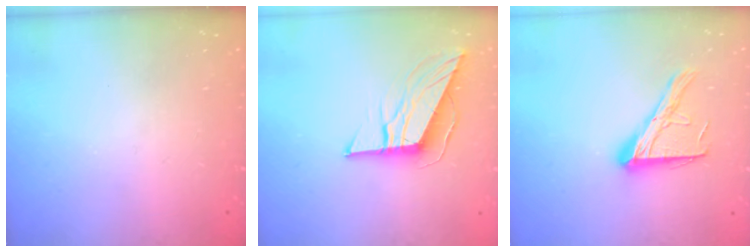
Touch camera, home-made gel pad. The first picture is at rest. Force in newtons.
{"total": 9.4, "press": 9.4, "slide": 0.6}
{"total": 13.9, "press": 13.9, "slide": 1.2}